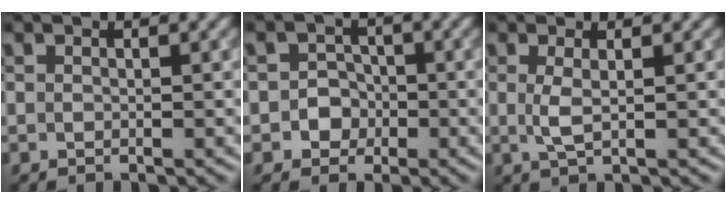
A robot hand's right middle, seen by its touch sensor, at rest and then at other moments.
{"total": 2.5, "force": [-0.7, 2.3, 0.6], "torque": [0.018, 0.003, -0.026]}
{"total": 1.7, "force": [0.2, 0.3, 1.6], "torque": [-0.036, 0.000, 0.003]}